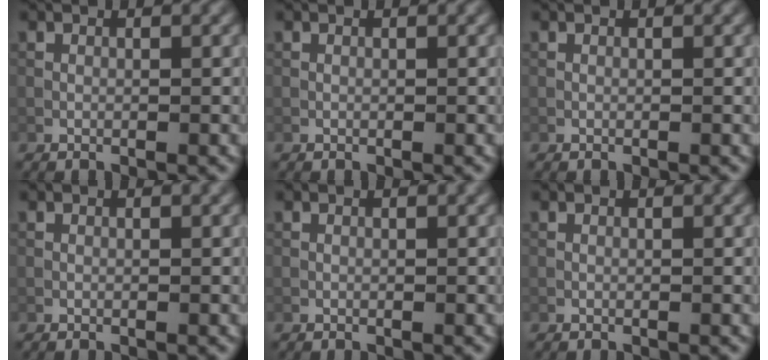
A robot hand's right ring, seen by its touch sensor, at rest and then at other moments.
{"total": 0.0}
{"total": 0.0}
{"total": 0.0}
{"total": 0.0}
{"total": 0.0}